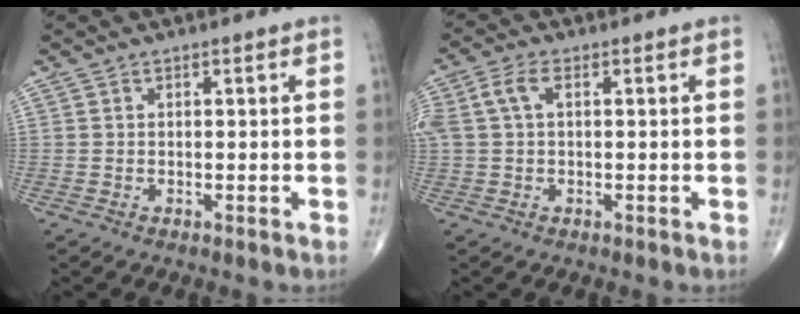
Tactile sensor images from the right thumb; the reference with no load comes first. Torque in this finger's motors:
{"motor_torque": [0.38, 0.52, 1.68, 0.63, 0.46]}